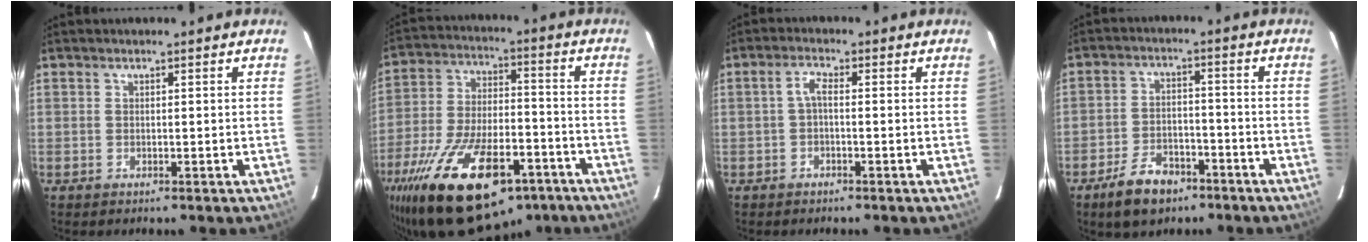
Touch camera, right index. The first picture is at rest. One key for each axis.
{"total": 26.9, "fx": -17.0, "fy": 11.6, "fz": 17.2, "tx": -0.333, "ty": -0.030, "tz": -0.263}
{"total": 2.1, "fx": -0.5, "fy": 0.6, "fz": 2.0, "tx": -0.042, "ty": 0.007, "tz": -0.009}
{"total": 9.1, "fx": -6.2, "fy": 4.9, "fz": 4.5, "tx": -0.110, "ty": 0.010, "tz": -0.097}